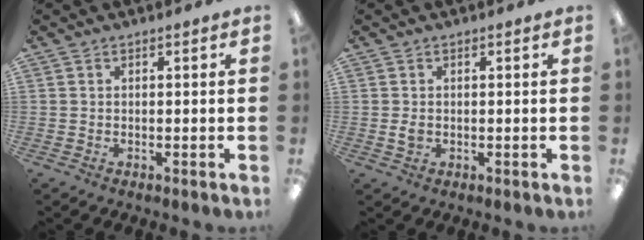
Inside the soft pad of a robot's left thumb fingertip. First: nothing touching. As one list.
[{"total": 1.8, "force": [-0.1, 1.3, 1.2], "torque": [-0.014, 0.000, -0.003]}]